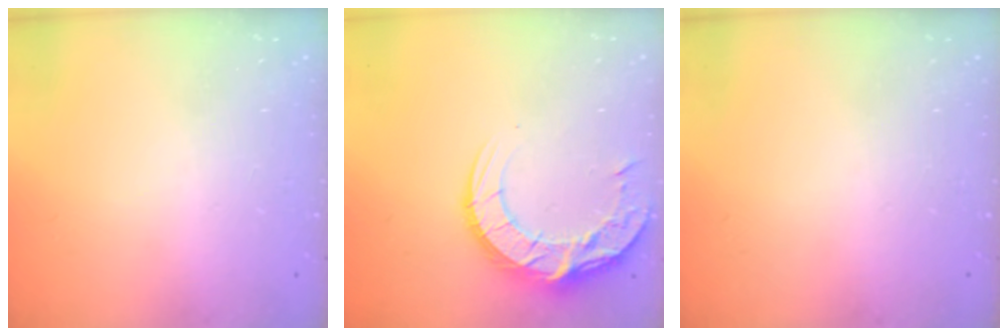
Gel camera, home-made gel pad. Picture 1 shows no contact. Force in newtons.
{"total": 13.7, "press": 13.6, "slide": 1.1}
{"total": 0.0}